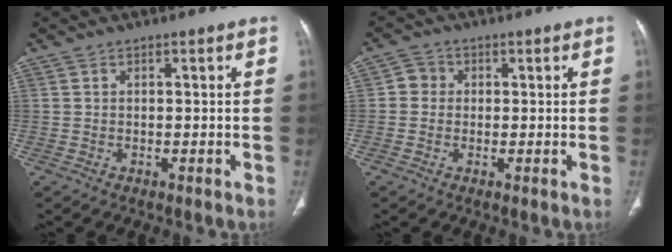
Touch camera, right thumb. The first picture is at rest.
{"total": 2.8, "force": [0.1, 2.7, 0.9], "torque": [0.003, 0.006, -0.004]}